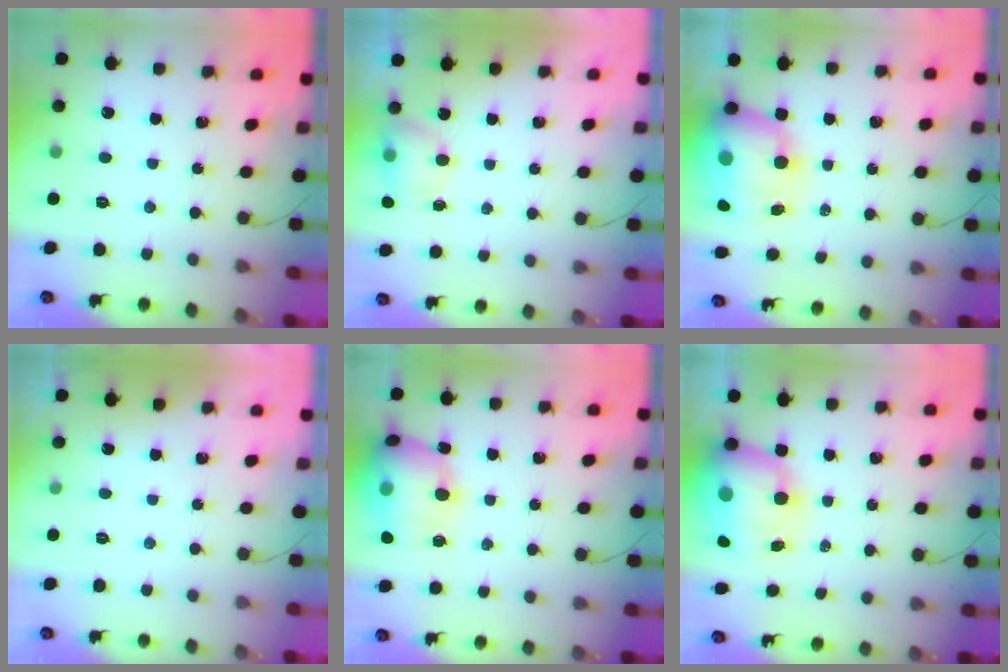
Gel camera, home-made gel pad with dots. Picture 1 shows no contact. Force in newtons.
{"total": 7.4, "press": 5.7, "slide": 4.7}
{"total": 15.4, "press": 14.9, "slide": 3.8}
{"total": 0.0}
{"total": 16.6, "press": 16.3, "slide": 3.3}
{"total": 15.4, "press": 14.9, "slide": 3.8}